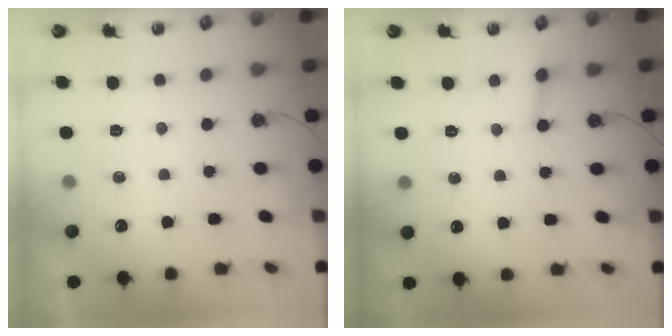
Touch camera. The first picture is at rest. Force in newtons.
{"total": 3.4, "press": 3.3, "slide": 0.8}